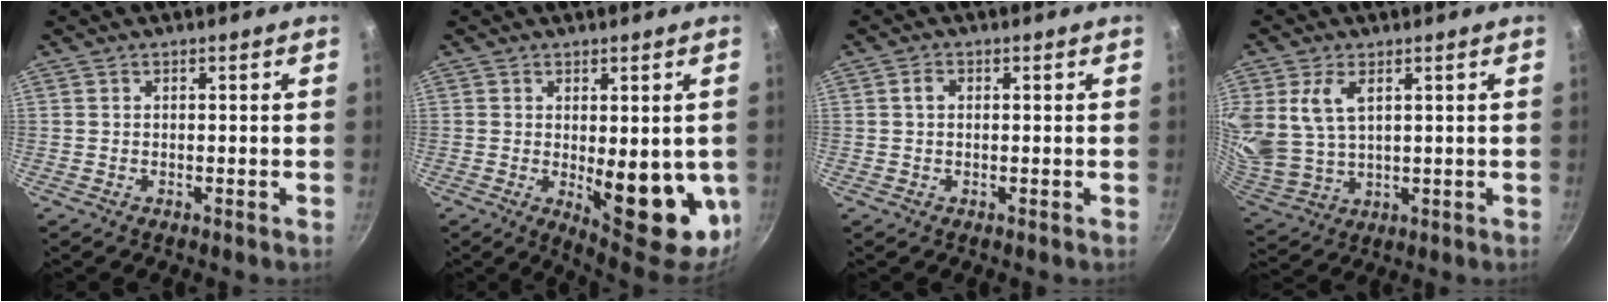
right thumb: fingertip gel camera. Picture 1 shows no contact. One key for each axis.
{"total": 15.4, "fx": -1.6, "fy": 6.4, "fz": 14.0, "tx": -0.151, "ty": -0.026, "tz": -0.005}
{"total": 1.6, "fx": 0.2, "fy": 1.2, "fz": 1.1, "tx": -0.017, "ty": 0.006, "tz": 0.003}
{"total": 10.6, "fx": 3.9, "fy": 6.5, "fz": 7.4, "tx": -0.141, "ty": -0.027, "tz": 0.088}